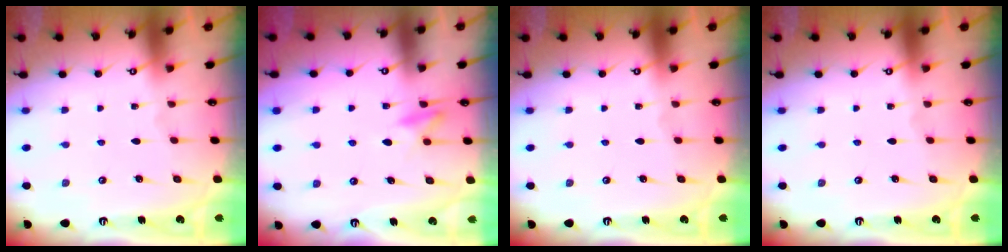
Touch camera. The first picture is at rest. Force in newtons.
{"total": 9.5, "press": 9.4, "slide": 1.4}
{"total": 0.0}
{"total": 0.0}